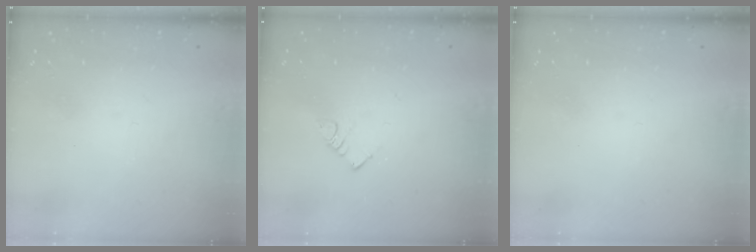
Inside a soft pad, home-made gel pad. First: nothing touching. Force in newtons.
{"total": 3.1, "press": 3.1, "slide": 0.3}
{"total": 0.0}